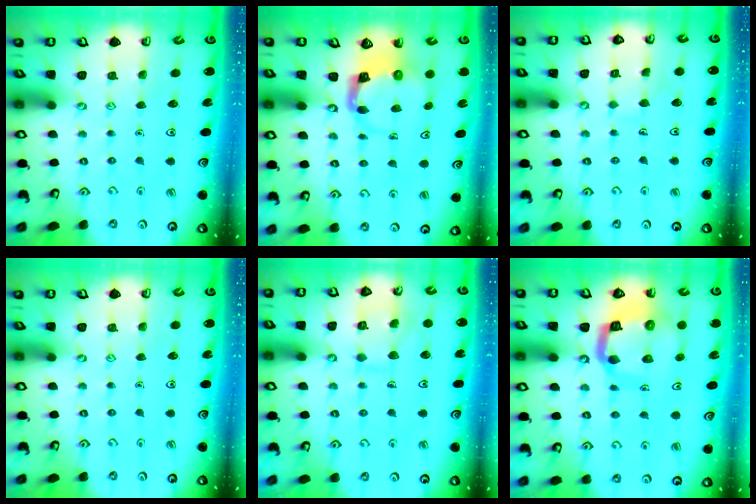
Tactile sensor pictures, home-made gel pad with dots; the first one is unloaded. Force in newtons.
{"total": 3.9, "press": 3.8, "slide": 0.6}
{"total": 3.8, "press": 3.7, "slide": 0.3}
{"total": 0.0}
{"total": 8.3, "press": 8.3, "slide": 0.4}
{"total": 13.8, "press": 13.7, "slide": 1.7}